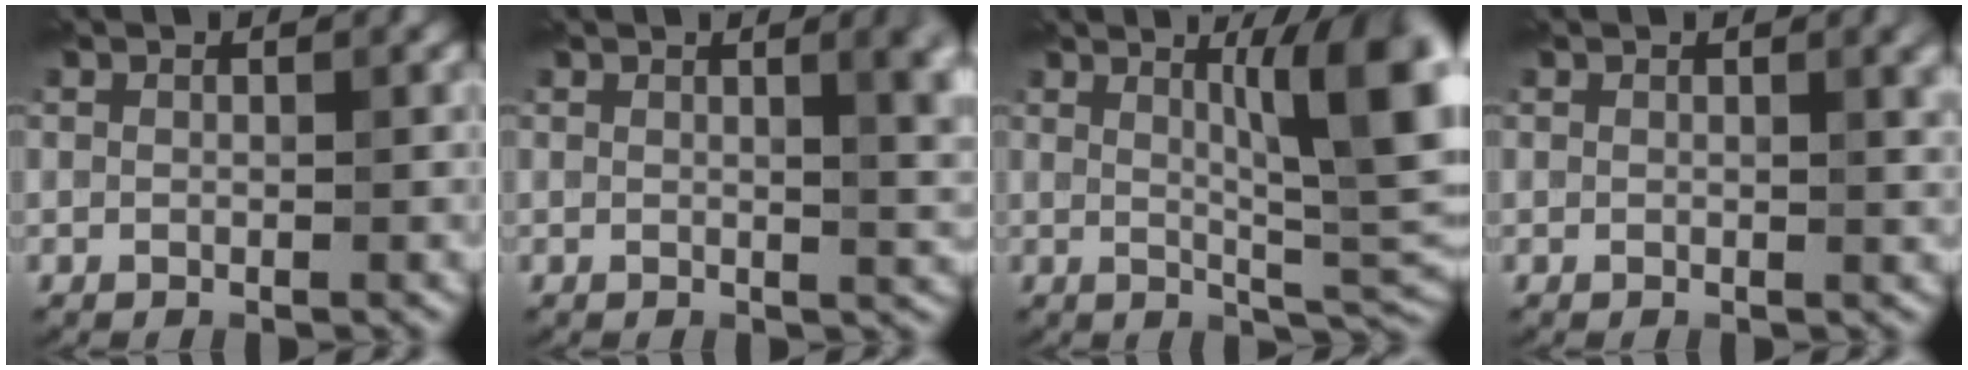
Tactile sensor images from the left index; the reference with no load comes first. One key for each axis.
{"total": 5.5, "fx": 1.5, "fy": 2.1, "fz": 4.9, "tx": -0.044, "ty": 0.005, "tz": 0.025}
{"total": 9.4, "fx": 2.8, "fy": 2.1, "fz": 8.8, "tx": -0.109, "ty": 0.009, "tz": 0.046}
{"total": 2.3, "fx": 1.1, "fy": 0.6, "fz": 2.0, "tx": -0.031, "ty": 0.002, "tz": 0.018}